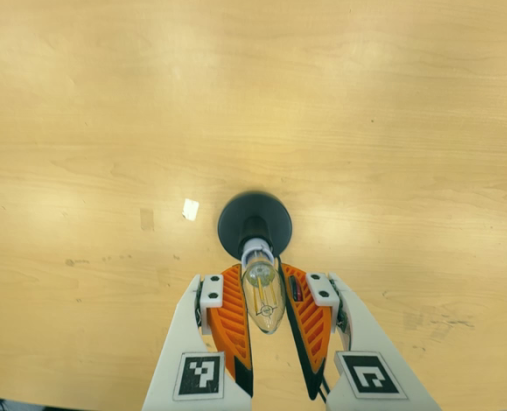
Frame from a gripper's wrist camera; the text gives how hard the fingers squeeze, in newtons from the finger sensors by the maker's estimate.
{"total": 9.5, "left": 9.1, "right": 10.0}